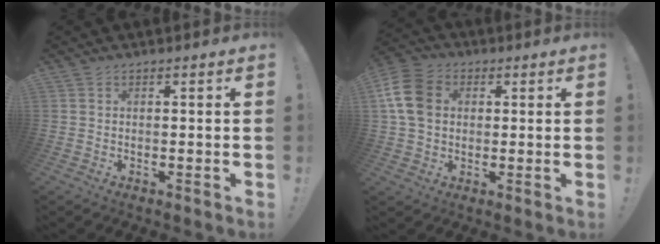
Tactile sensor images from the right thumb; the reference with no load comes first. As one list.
[{"total": 11.4, "force": [2.2, 8.7, 7.1], "torque": [-0.129, 0.007, 0.045]}]